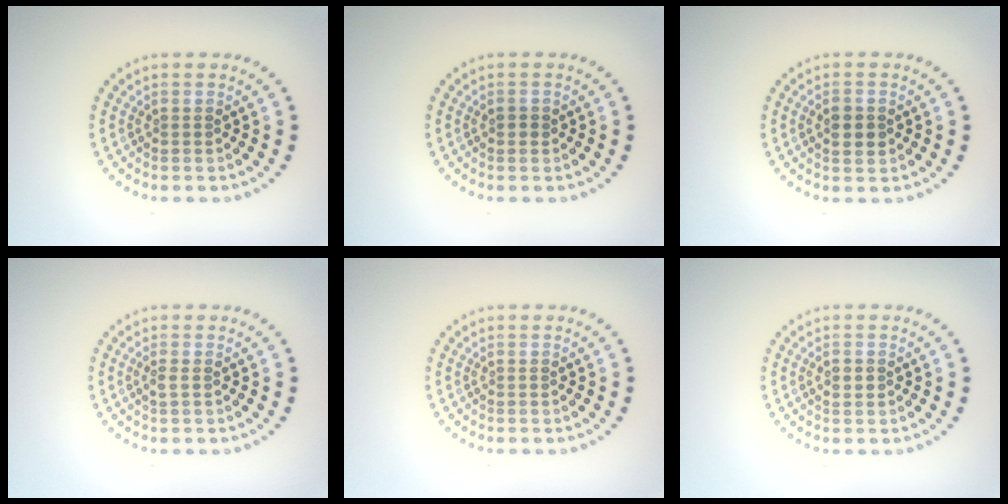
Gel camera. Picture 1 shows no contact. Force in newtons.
{"total": 0.7, "press": 0.6, "slide": 0.2}
{"total": 2.3, "press": 2.3, "slide": 0.1}
{"total": 0.9, "press": 0.8, "slide": 0.4}
{"total": 0.0}
{"total": 0.8, "press": 0.8, "slide": 0.0}